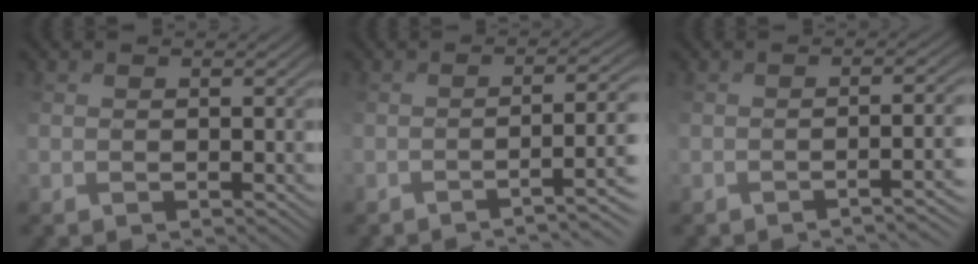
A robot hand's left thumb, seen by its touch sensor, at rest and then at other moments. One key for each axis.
{"total": 6.9, "fx": -3.6, "fy": 1.1, "fz": 5.8, "tx": -0.059, "ty": 0.009, "tz": -0.036}
{"total": 5.2, "fx": -3.2, "fy": 0.6, "fz": 4.1, "tx": -0.030, "ty": 0.003, "tz": -0.016}